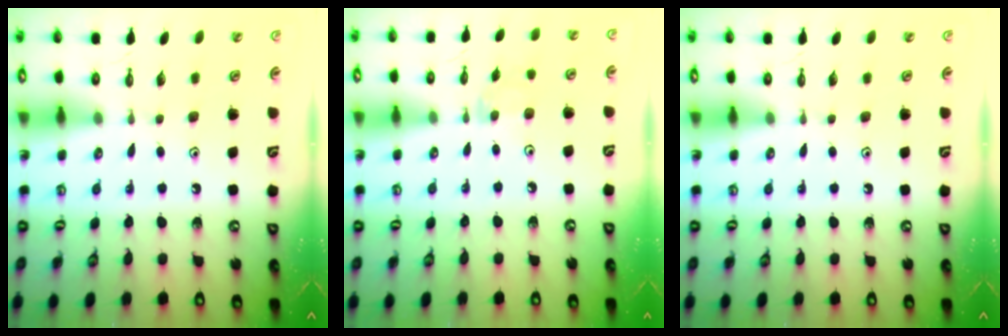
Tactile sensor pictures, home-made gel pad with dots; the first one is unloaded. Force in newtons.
{"total": 3.6, "press": 3.6, "slide": 0.5}
{"total": 0.0}